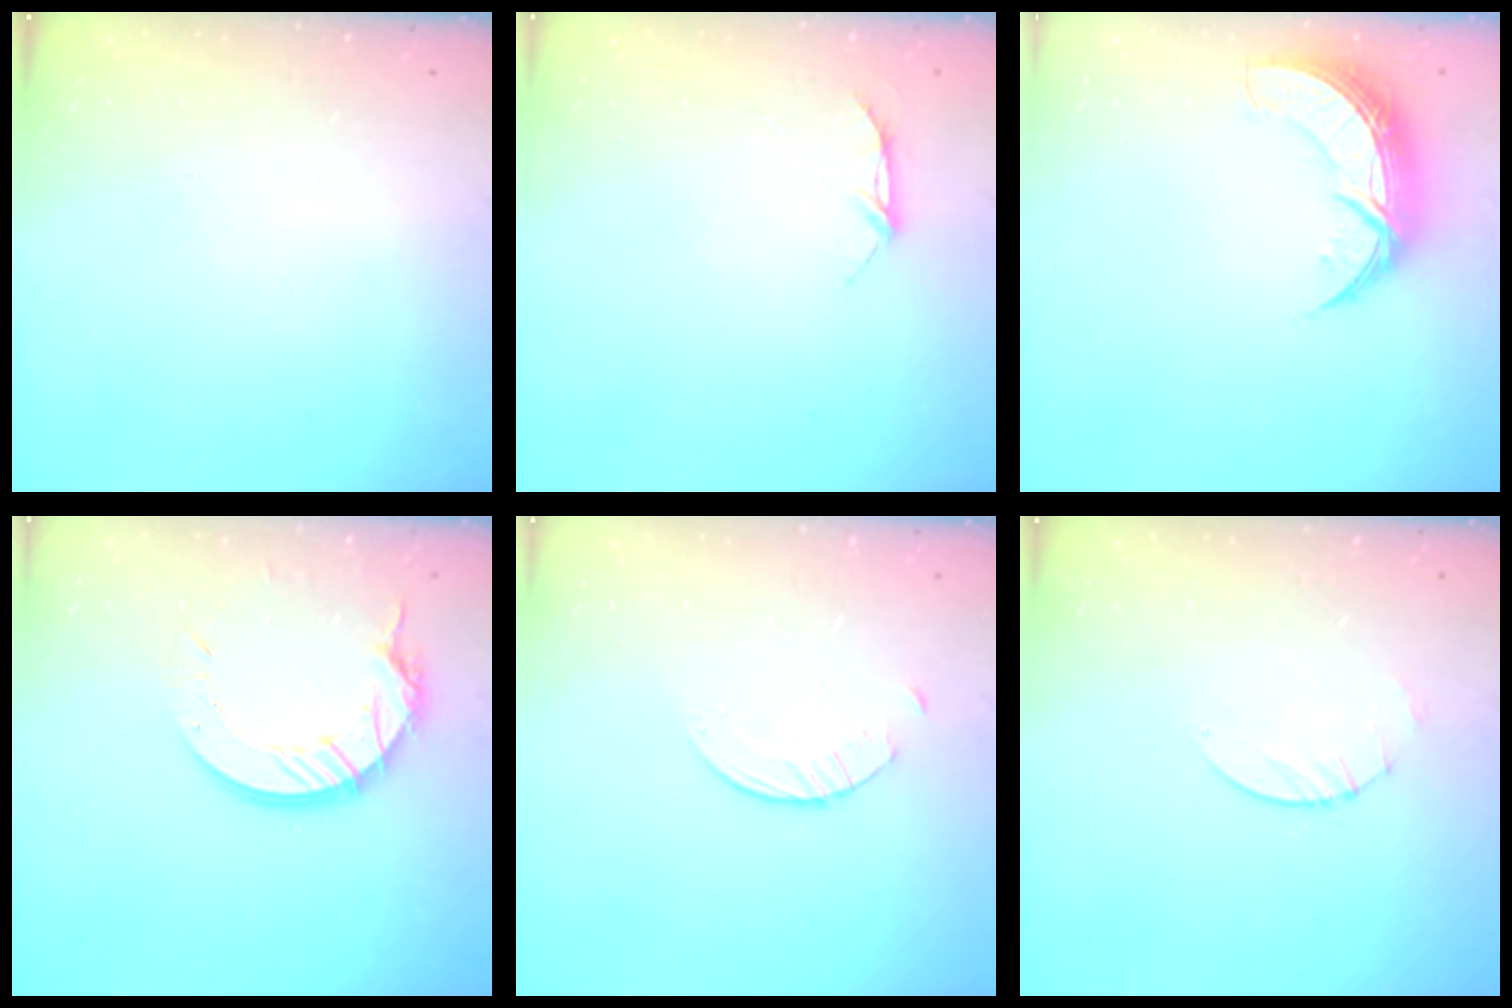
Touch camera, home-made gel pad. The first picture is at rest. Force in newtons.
{"total": 4.6, "press": 4.5, "slide": 0.5}
{"total": 10.3, "press": 10.3, "slide": 0.7}
{"total": 12.6, "press": 12.6, "slide": 1.2}
{"total": 1.6, "press": 1.6, "slide": 0.3}
{"total": 2.6, "press": 2.5, "slide": 0.4}